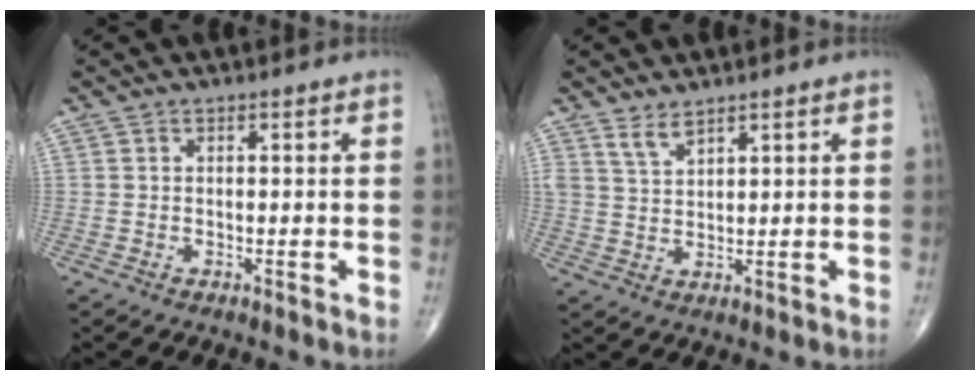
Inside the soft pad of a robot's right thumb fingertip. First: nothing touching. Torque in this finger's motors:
{"motor_torque": [-0.31, -0.15, 0.38, 0.28, 0.03]}